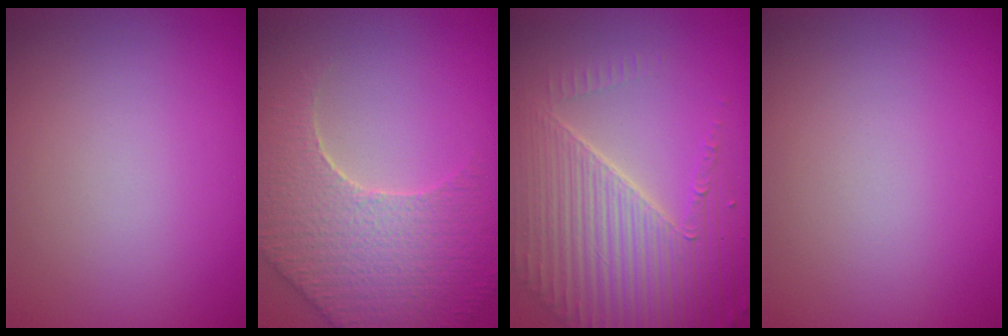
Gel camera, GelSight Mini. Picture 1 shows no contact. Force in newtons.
{"total": 6.5, "press": 5.3, "slide": 3.7}
{"total": 7.2, "press": 5.2, "slide": 5.0}
{"total": 0.0}